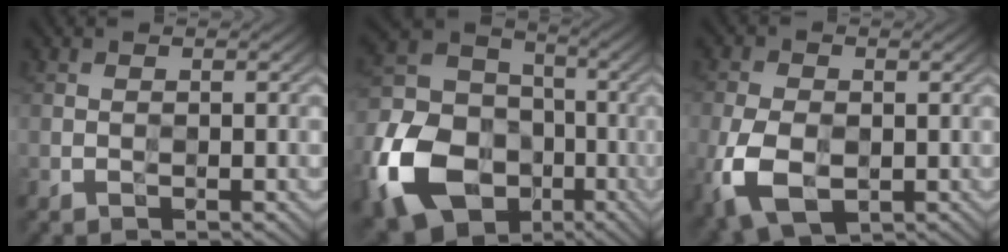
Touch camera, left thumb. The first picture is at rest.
{"total": 17.4, "force": [-7.2, 12.9, 9.0], "torque": [-0.237, -0.040, -0.142]}
{"total": 8.6, "force": [-2.3, 5.5, 6.2], "torque": [-0.163, -0.021, -0.046]}